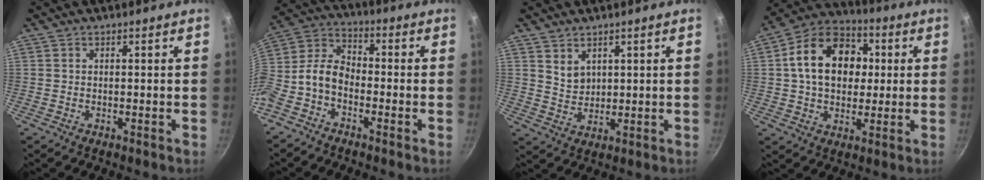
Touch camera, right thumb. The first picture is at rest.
{"total": 10.3, "force": [-2.9, 7.0, 7.0], "torque": [-0.147, 0.057, -0.074]}
{"total": 3.8, "force": [2.3, 2.5, 1.7], "torque": [-0.017, -0.015, 0.051]}
{"total": 16.8, "force": [2.5, 12.4, 11.0], "torque": [-0.150, 0.023, 0.026]}